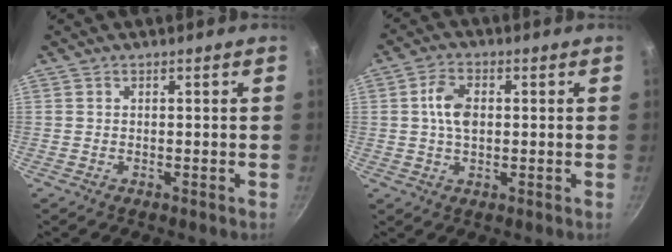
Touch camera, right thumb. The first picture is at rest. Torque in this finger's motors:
{"motor_torque": [1.03, 0.95, 1.05, 0.34, 0.08]}